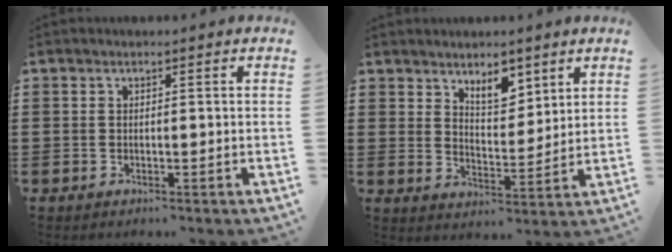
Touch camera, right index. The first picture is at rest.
{"total": 5.4, "force": [4.1, 2.6, 2.4], "torque": [-0.044, -0.006, 0.073]}